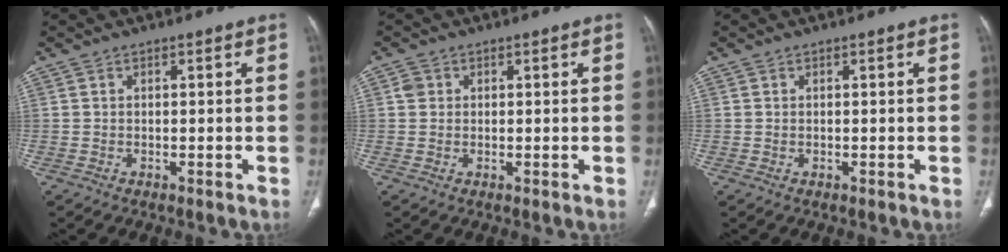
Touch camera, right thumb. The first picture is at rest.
{"total": 1.7, "force": [0.5, 1.5, 0.5], "torque": [-0.003, 0.003, 0.006]}
{"total": 0.0}